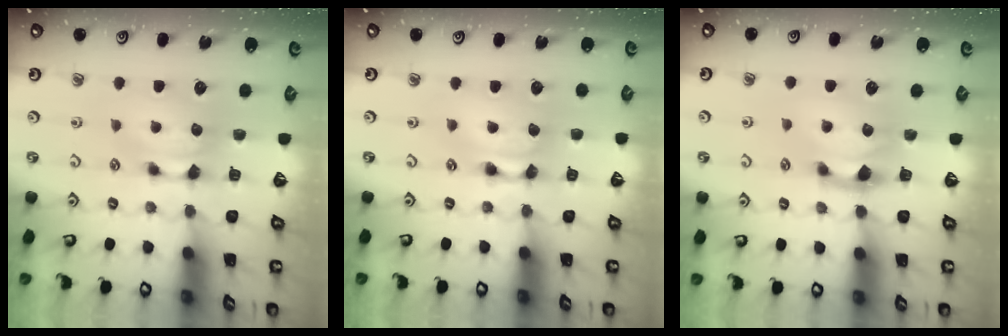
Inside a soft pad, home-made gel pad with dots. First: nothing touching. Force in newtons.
{"total": 2.0, "press": 2.0, "slide": 0.1}
{"total": 1.3, "press": 0.5, "slide": 1.2}